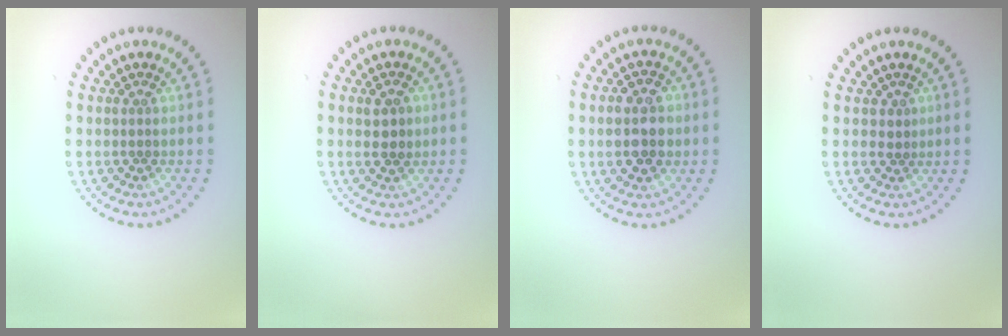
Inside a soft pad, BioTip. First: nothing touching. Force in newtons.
{"total": 2.2, "press": 2.2, "slide": 0.3}
{"total": 4.2, "press": 4.2, "slide": 0.4}
{"total": 0.8, "press": 0.4, "slide": 0.7}